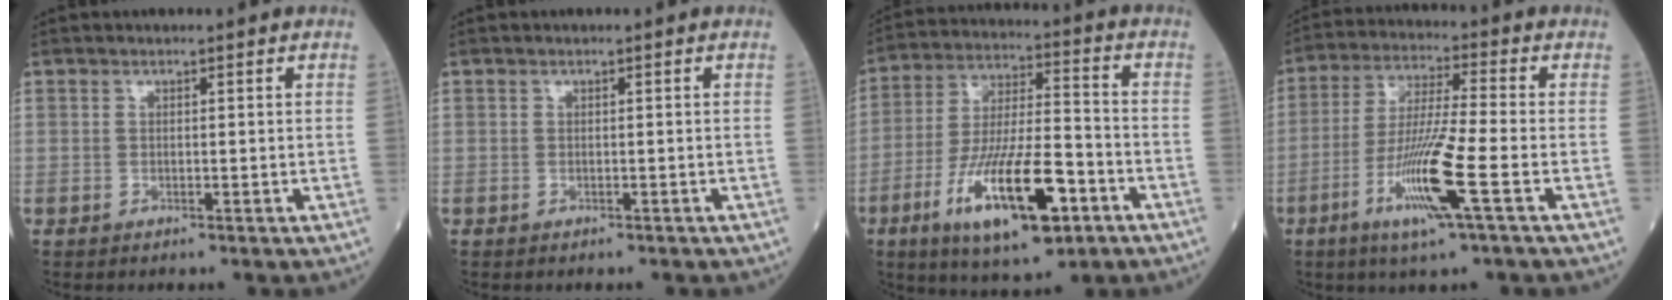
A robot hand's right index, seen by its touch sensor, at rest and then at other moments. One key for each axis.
{"total": 1.0, "fx": -0.7, "fy": 0.5, "fz": 0.4, "tx": -0.008, "ty": 0.002, "tz": -0.007}
{"total": 17.2, "fx": -7.6, "fy": 4.1, "fz": 14.9, "tx": -0.283, "ty": -0.015, "tz": -0.122}
{"total": 11.7, "fx": -4.6, "fy": -0.4, "fz": 10.8, "tx": -0.211, "ty": -0.018, "tz": -0.090}